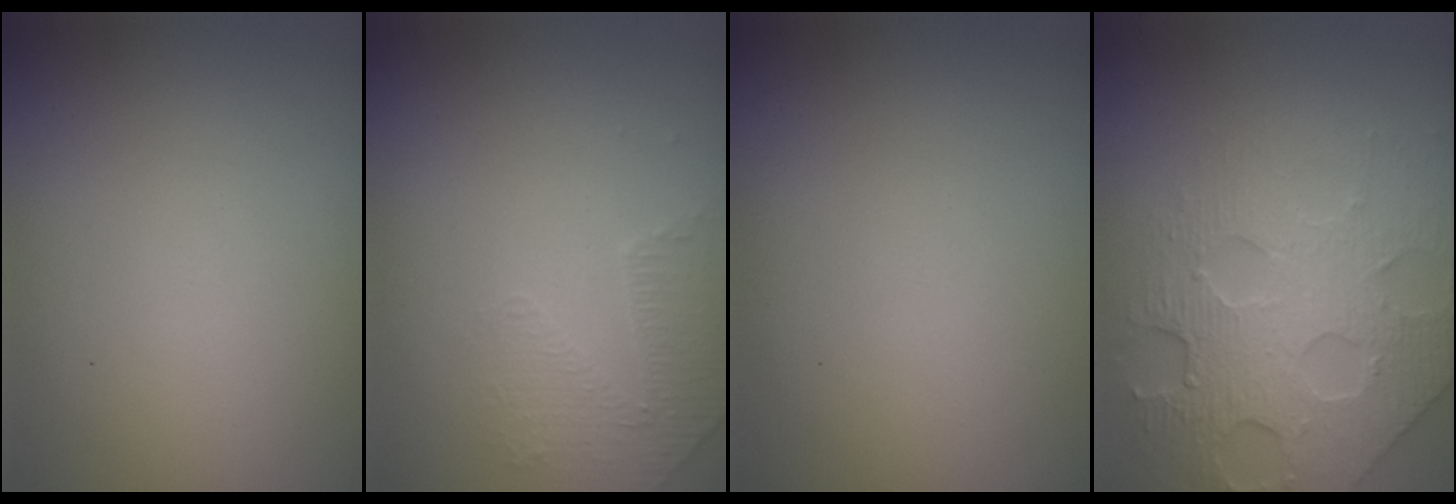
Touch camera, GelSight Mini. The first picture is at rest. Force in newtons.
{"total": 1.4, "press": 0.9, "slide": 1.1}
{"total": 0.0}
{"total": 7.4, "press": 5.6, "slide": 4.9}